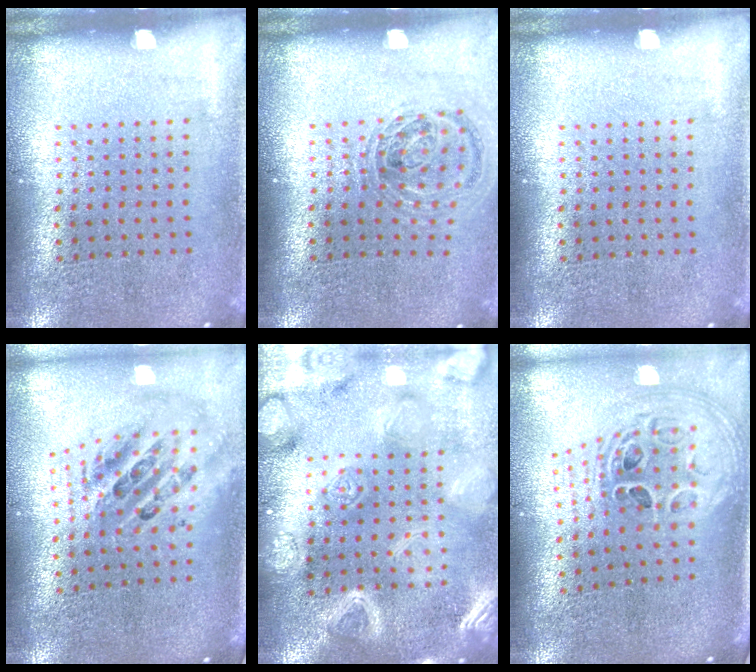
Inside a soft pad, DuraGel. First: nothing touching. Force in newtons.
{"total": 0.9, "press": 0.9, "slide": 0.3}
{"total": 0.0}
{"total": 2.4, "press": 1.7, "slide": 1.6}
{"total": 5.7, "press": 5.6, "slide": 0.7}
{"total": 1.9, "press": 1.6, "slide": 1.1}